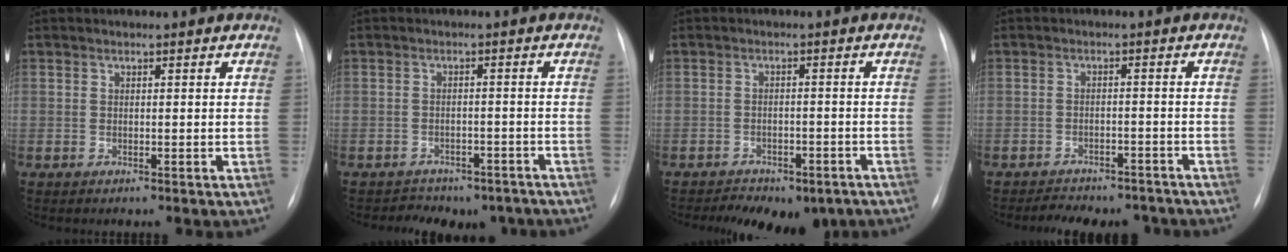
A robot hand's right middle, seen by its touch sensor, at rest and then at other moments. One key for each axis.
{"total": 8.2, "fx": -6.8, "fy": 4.4, "fz": 1.1, "tx": -0.010, "ty": 0.016, "tz": -0.072}
{"total": 11.0, "fx": -8.4, "fy": 5.3, "fz": 4.7, "tx": -0.072, "ty": 0.005, "tz": -0.102}
{"total": 9.7, "fx": -8.7, "fy": 3.6, "fz": 2.5, "tx": -0.042, "ty": 0.006, "tz": -0.103}